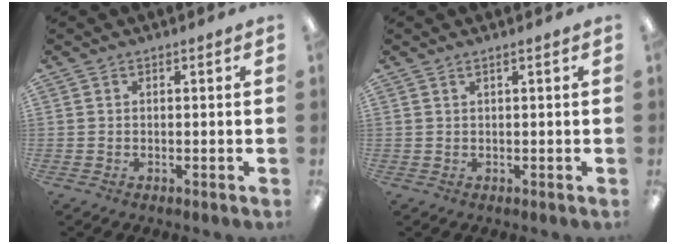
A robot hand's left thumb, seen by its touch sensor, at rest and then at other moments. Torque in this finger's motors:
{"motor_torque": [-0.32, -0.24, -0.54, 0.02, 0.03]}